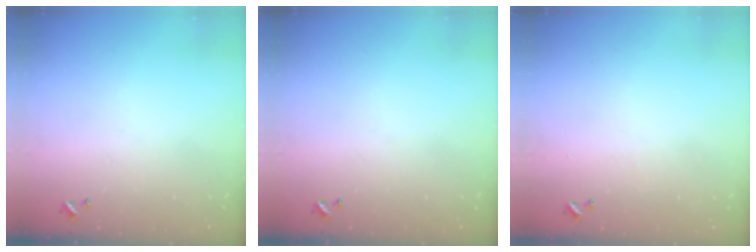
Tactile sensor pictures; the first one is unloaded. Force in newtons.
{"total": 0.0}
{"total": 0.6, "press": 0.2, "slide": 0.6}